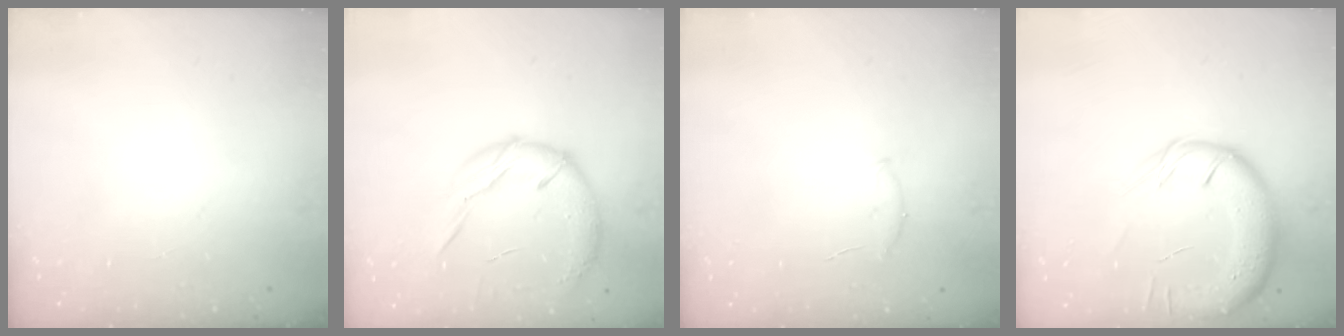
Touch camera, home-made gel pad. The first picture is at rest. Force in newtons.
{"total": 14.9, "press": 14.7, "slide": 2.3}
{"total": 6.1, "press": 6.0, "slide": 1.1}
{"total": 15.4, "press": 14.9, "slide": 4.0}